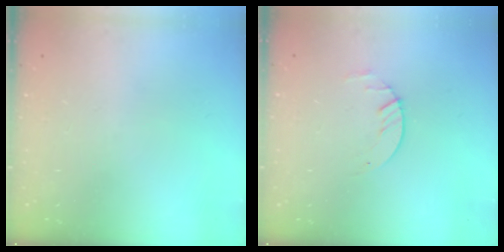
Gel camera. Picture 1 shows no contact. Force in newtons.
{"total": 1.7, "press": 1.6, "slide": 0.2}